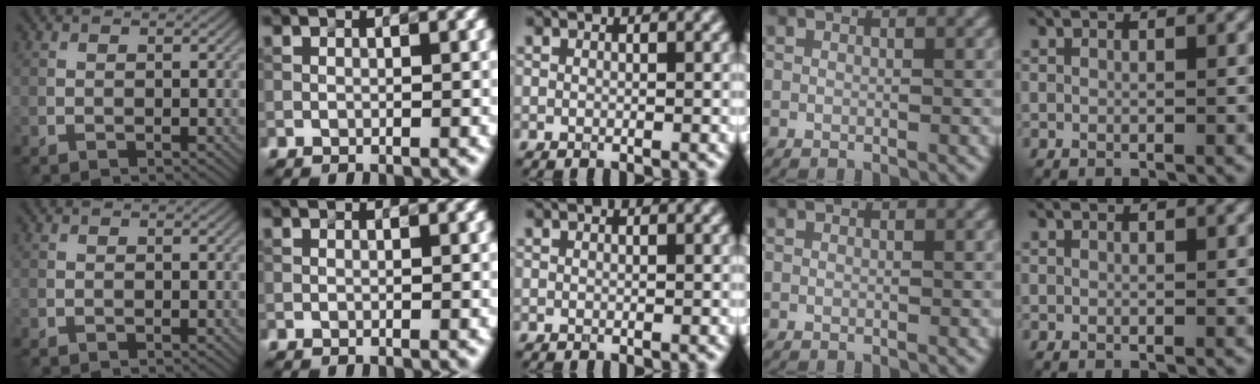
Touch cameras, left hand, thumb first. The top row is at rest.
{}